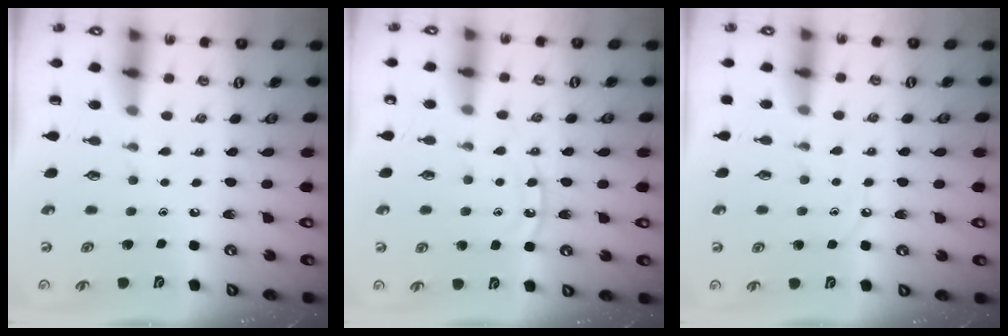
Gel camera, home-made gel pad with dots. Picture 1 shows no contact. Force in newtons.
{"total": 9.1, "press": 9.1, "slide": 0.8}
{"total": 4.7, "press": 4.7, "slide": 0.4}